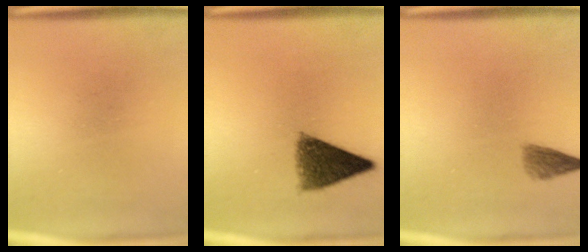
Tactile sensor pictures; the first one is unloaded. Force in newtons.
{"total": 8.4}
{"total": 2.2}